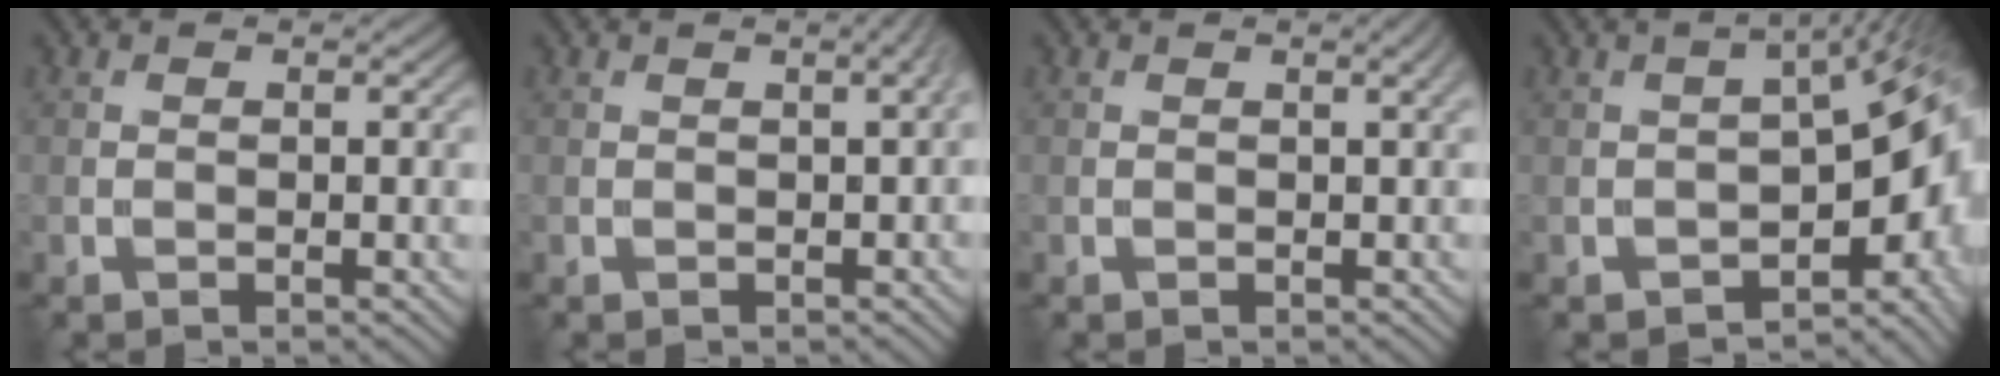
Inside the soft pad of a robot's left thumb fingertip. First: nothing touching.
{"total": 2.5, "force": [0.4, 0.7, 2.3], "torque": [-0.013, 0.012, 0.002]}
{"total": 1.5, "force": [0.5, 0.5, 1.3], "torque": [-0.002, 0.007, 0.001]}
{"total": 10.7, "force": [-3.4, 3.9, 9.3], "torque": [-0.127, -0.020, -0.035]}